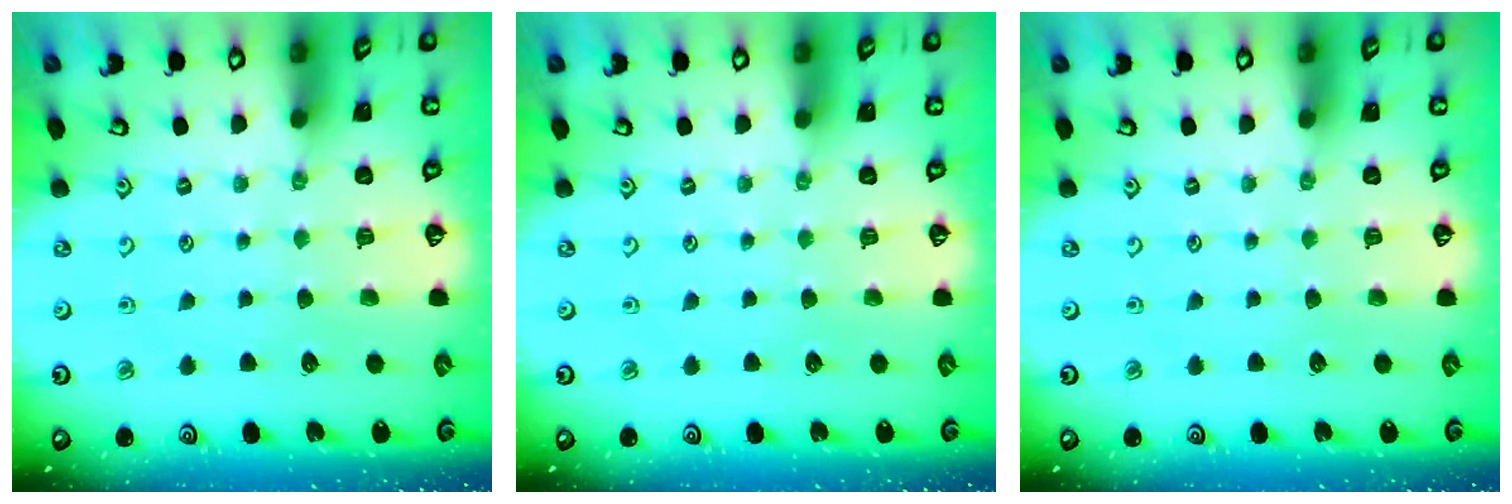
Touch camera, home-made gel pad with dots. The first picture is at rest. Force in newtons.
{"total": 0.0}
{"total": 0.0}